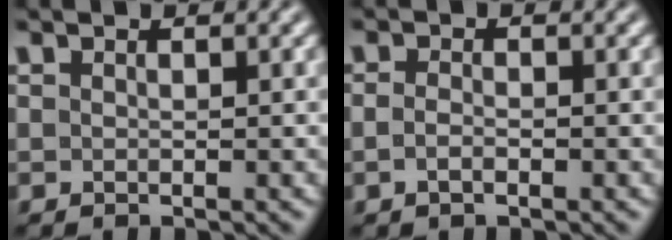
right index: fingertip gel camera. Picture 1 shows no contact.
{"total": 1.0, "force": [-0.7, -0.2, 0.7], "torque": [-0.014, -0.007, -0.009]}